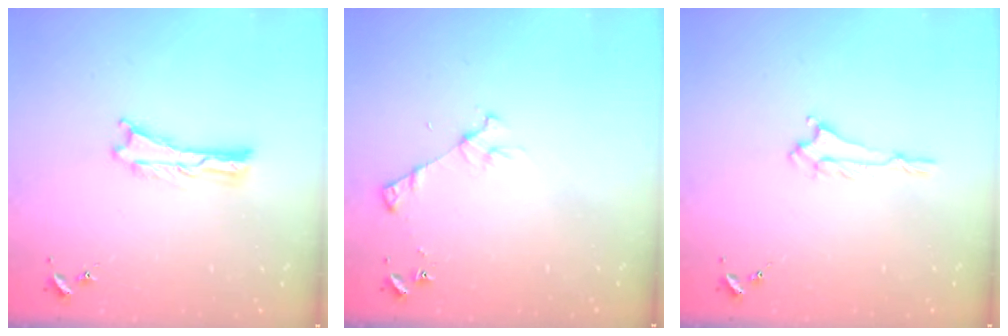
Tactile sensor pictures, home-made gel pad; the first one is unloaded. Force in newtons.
{"total": 3.4, "press": 3.3, "slide": 0.2}
{"total": 1.4, "press": 1.3, "slide": 0.2}